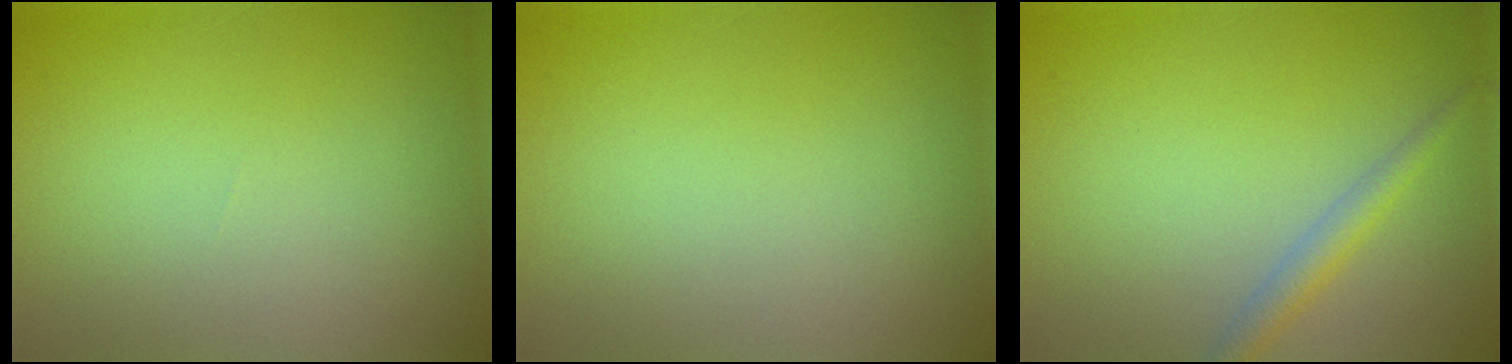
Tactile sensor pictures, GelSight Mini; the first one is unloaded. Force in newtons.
{"total": 0.0}
{"total": 2.0, "press": 2.0, "slide": 0.0}